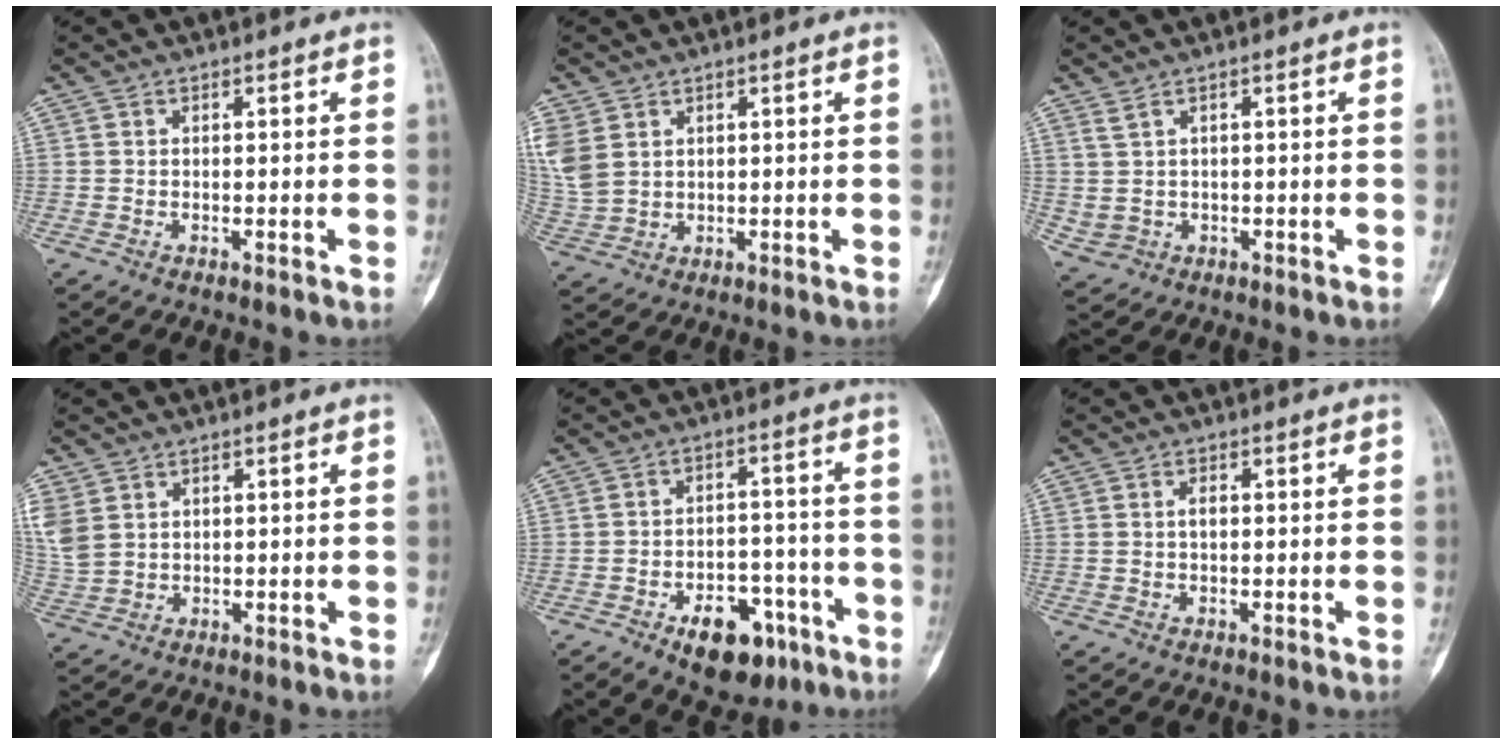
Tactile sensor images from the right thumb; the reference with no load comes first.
{"total": 8.0, "force": [3.0, 5.8, 4.6], "torque": [-0.121, -0.002, 0.077]}
{"total": 2.9, "force": [0.9, 2.2, 1.7], "torque": [-0.036, -0.002, 0.031]}
{"total": 7.1, "force": [2.6, 5.3, 3.9], "torque": [-0.103, 0.001, 0.068]}
{"total": 12.5, "force": [-6.6, 7.3, 7.7], "torque": [-0.076, 0.043, -0.088]}
{"total": 1.3, "force": [0.1, 0.7, 1.1], "torque": [-0.021, 0.003, 0.002]}